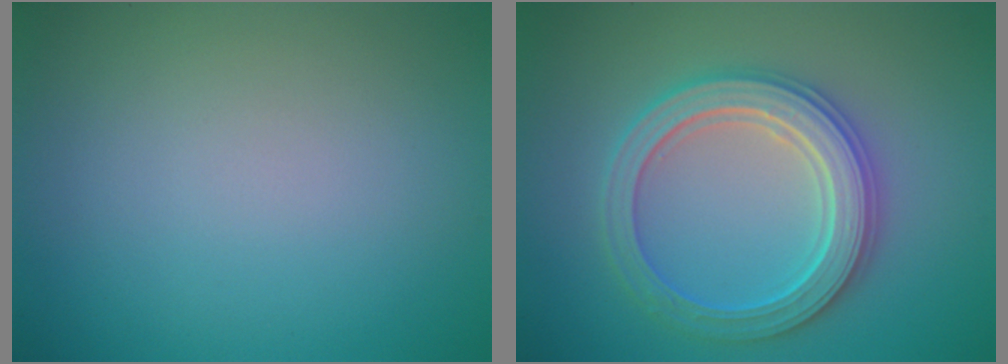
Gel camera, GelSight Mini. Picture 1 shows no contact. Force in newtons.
{"total": 5.4, "press": 5.3, "slide": 0.8}